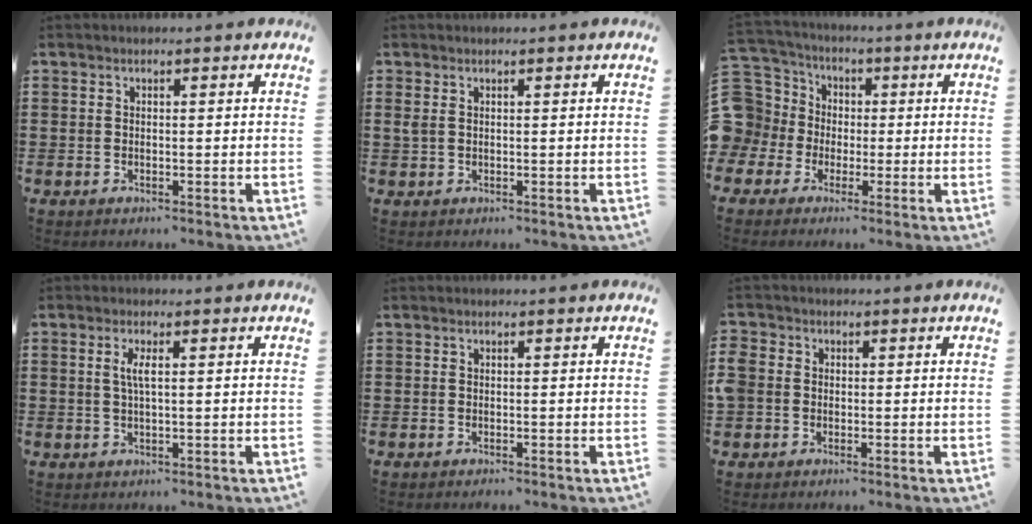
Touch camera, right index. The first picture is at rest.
{"total": 1.0, "force": [0.4, 0.5, 0.8], "torque": [-0.018, 0.003, 0.008]}
{"total": 7.9, "force": [-0.6, 7.9, 0.9], "torque": [-0.076, 0.001, -0.012]}
{"total": 2.4, "force": [0.5, 0.4, 2.4], "torque": [-0.047, 0.003, 0.006]}
{"total": 0.0}
{"total": 2.1, "force": [-0.7, 1.8, 0.8], "torque": [-0.029, 0.005, -0.018]}